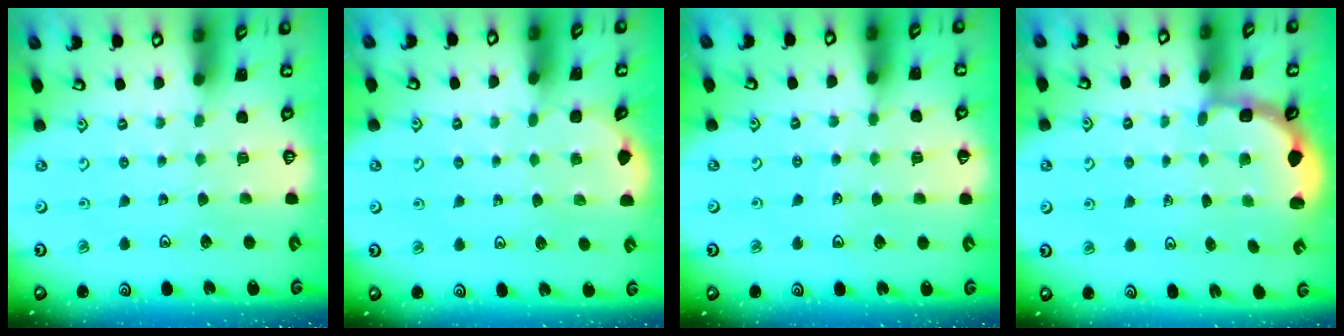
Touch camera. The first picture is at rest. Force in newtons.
{"total": 2.1, "press": 2.1, "slide": 0.2}
{"total": 3.7, "press": 3.2, "slide": 1.9}
{"total": 2.9, "press": 2.5, "slide": 1.4}